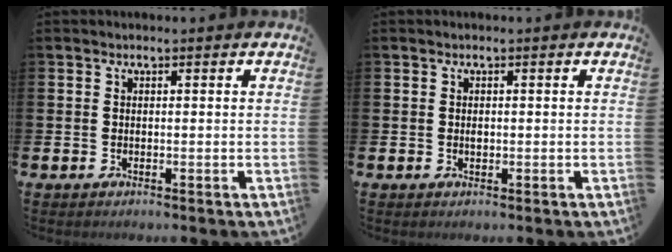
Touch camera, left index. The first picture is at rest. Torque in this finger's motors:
{"motor_torque": [0.01, 0.02, -0.01, 0.03]}